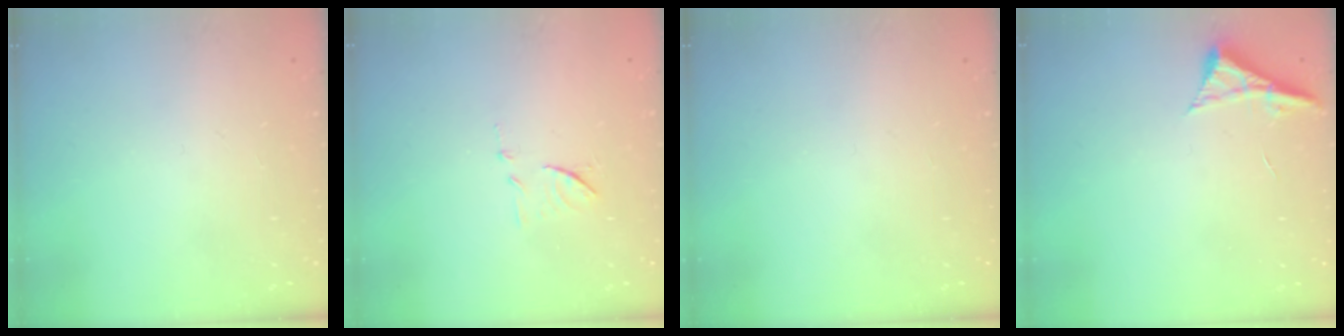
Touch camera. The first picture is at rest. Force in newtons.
{"total": 8.1, "press": 8.0, "slide": 0.7}
{"total": 0.0}
{"total": 5.4, "press": 5.4, "slide": 0.7}